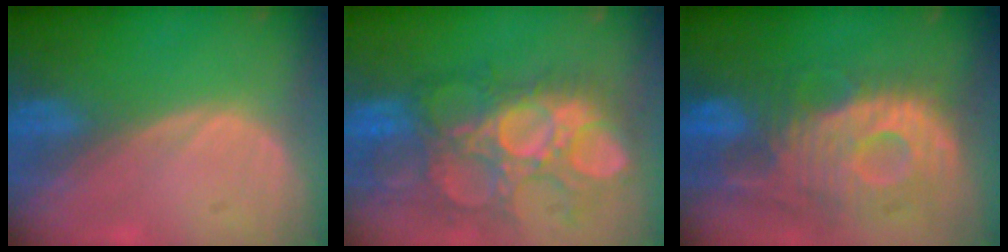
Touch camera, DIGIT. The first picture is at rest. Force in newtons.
{"total": 12.2, "press": 11.5, "slide": 4.1}
{"total": 12.0, "press": 10.8, "slide": 5.3}